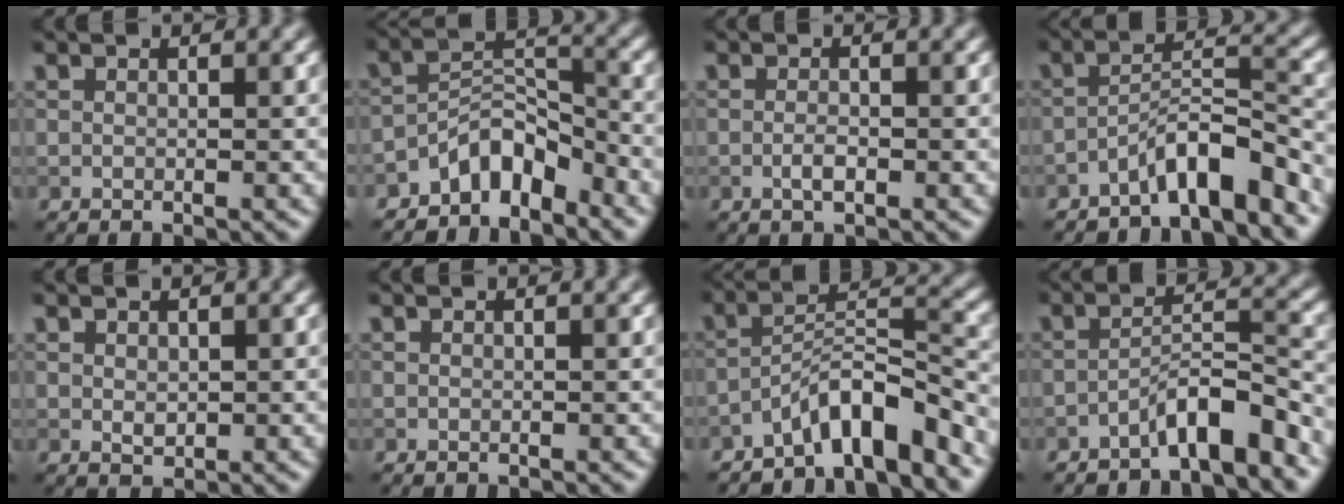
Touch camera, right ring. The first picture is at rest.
{"total": 4.7, "force": [-3.7, 1.9, 2.2], "torque": [-0.025, 0.015, -0.074]}
{"total": 1.3, "force": [-0.5, 0.4, 1.2], "torque": [-0.024, -0.002, -0.011]}
{"total": 5.3, "force": [-3.8, 1.0, 3.5], "torque": [-0.055, 0.011, -0.072]}
{"total": 0.9, "force": [0.3, 0.7, 0.6], "torque": [-0.013, -0.004, 0.009]}
{"total": 0.0}
{"total": 6.3, "force": [-4.7, 1.3, 4.0], "torque": [-0.061, 0.011, -0.086]}
{"total": 4.7, "force": [-3.4, 0.8, 3.1], "torque": [-0.048, 0.015, -0.064]}